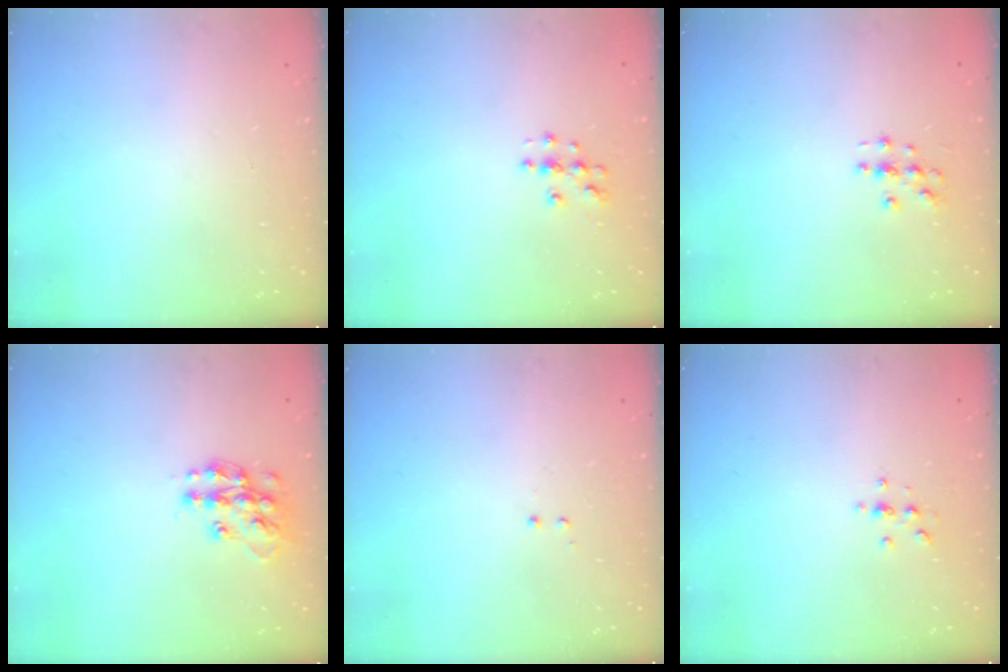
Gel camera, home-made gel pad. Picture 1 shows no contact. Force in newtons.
{"total": 3.8, "press": 3.8, "slide": 0.2}
{"total": 2.8, "press": 2.8, "slide": 0.3}
{"total": 13.3, "press": 13.3, "slide": 0.9}
{"total": 0.5, "press": 0.5, "slide": 0.3}
{"total": 2.2, "press": 2.1, "slide": 0.2}